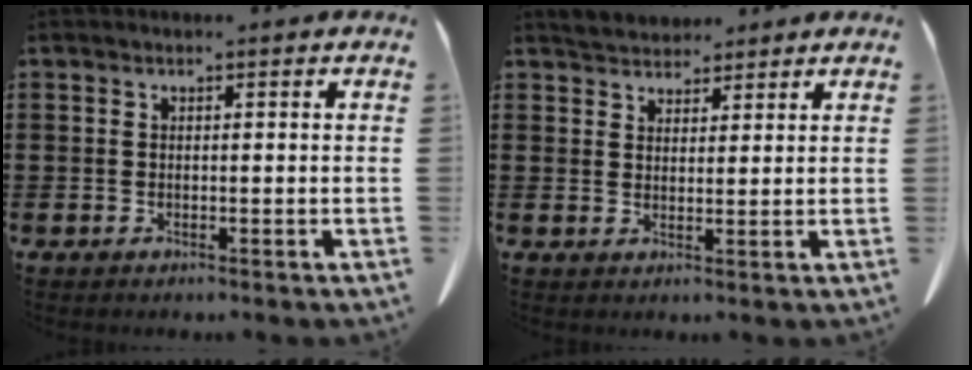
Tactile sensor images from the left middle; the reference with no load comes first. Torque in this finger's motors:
{"motor_torque": [0.50, 0.36, 0.00, 0.01]}